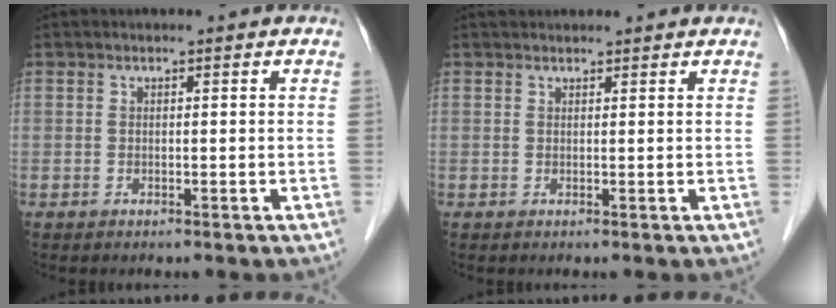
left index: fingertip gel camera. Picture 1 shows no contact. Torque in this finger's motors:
{"motor_torque": [0.13, -0.03, 0.02, 0.01]}